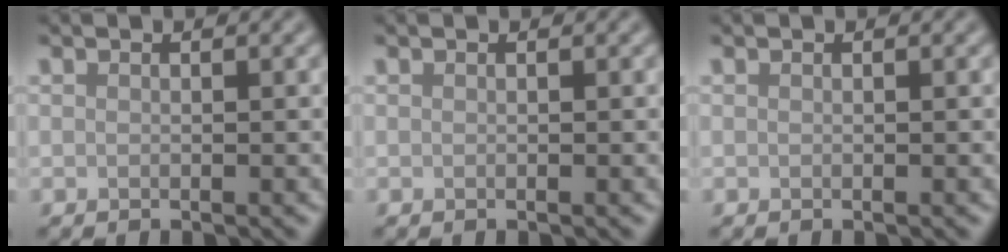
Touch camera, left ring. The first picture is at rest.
{"total": 0.0}
{"total": 0.0}